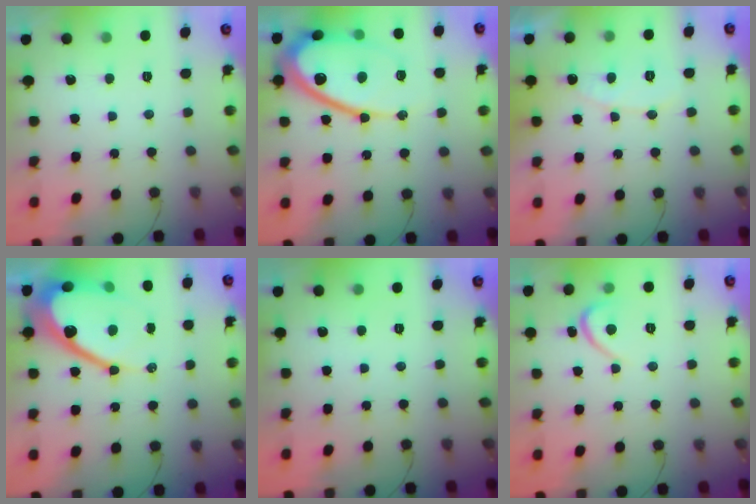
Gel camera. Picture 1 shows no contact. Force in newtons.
{"total": 18.3, "press": 18.2, "slide": 1.5}
{"total": 6.4, "press": 6.4, "slide": 0.5}
{"total": 18.7, "press": 18.6, "slide": 1.7}
{"total": 0.0}
{"total": 2.7, "press": 2.7, "slide": 0.3}